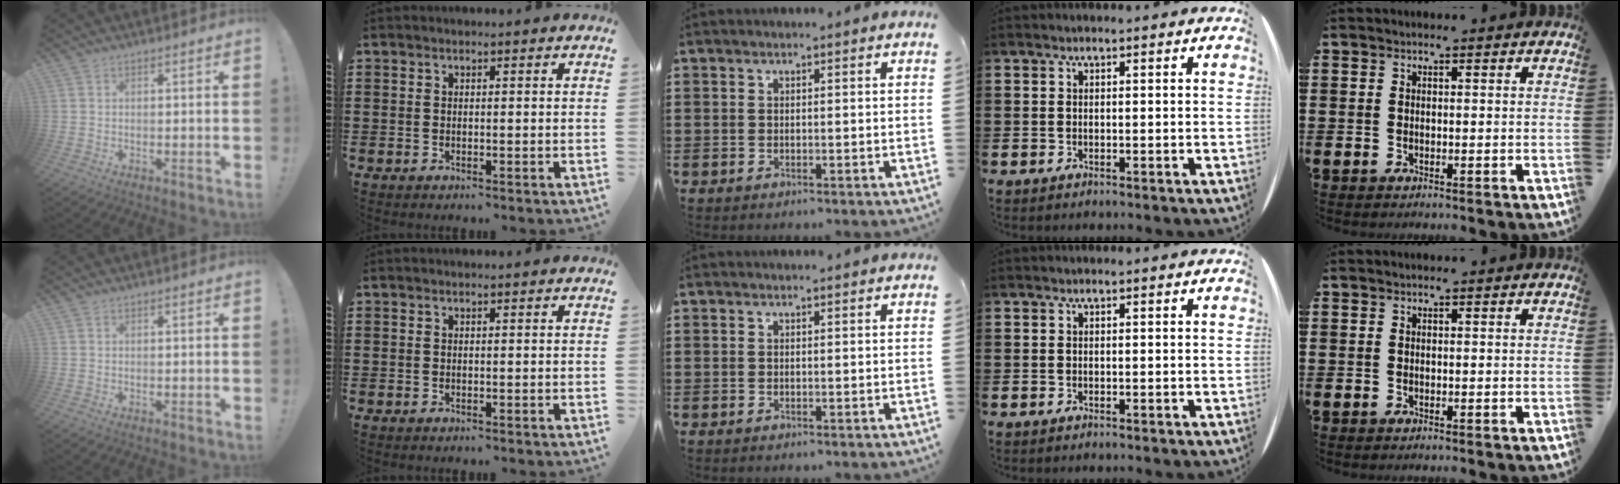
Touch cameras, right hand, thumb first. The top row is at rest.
{}